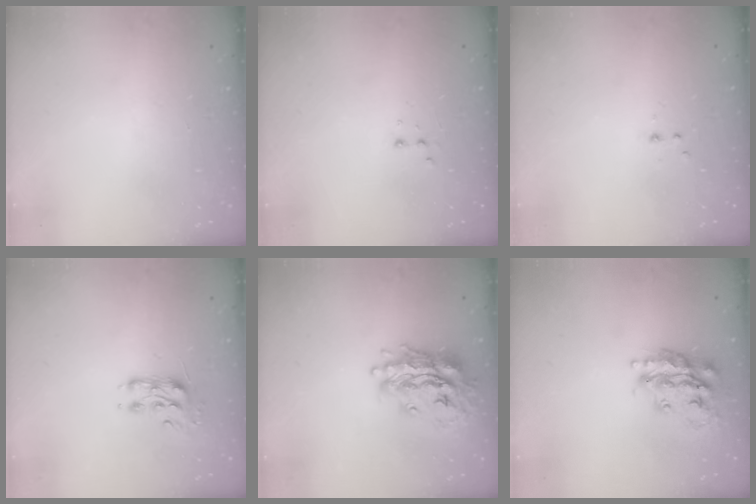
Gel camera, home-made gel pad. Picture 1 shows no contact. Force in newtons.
{"total": 2.9, "press": 2.7, "slide": 1.0}
{"total": 2.2, "press": 1.9, "slide": 1.2}
{"total": 8.1, "press": 8.0, "slide": 1.0}
{"total": 18.7, "press": 18.7, "slide": 1.8}
{"total": 18.1, "press": 18.0, "slide": 1.4}